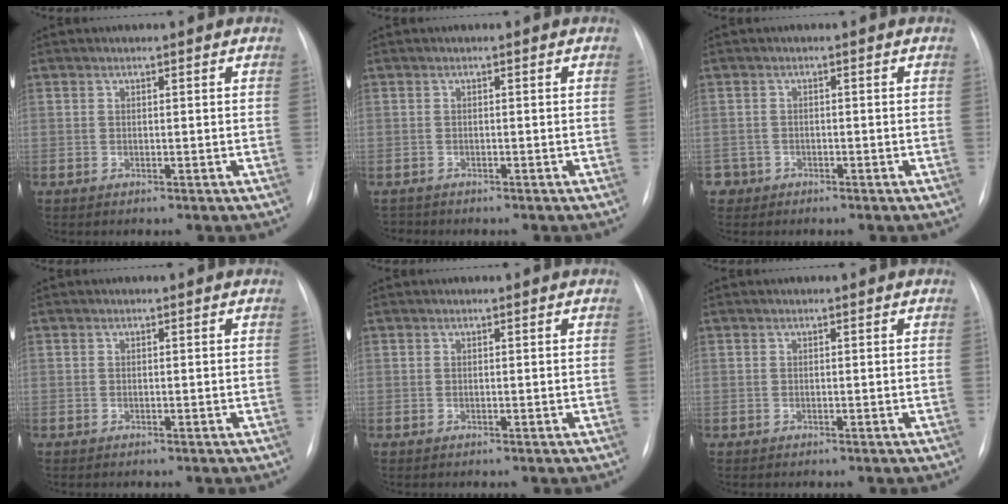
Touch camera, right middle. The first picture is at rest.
{"total": 1.1, "force": [-1.0, 0.3, -0.3], "torque": [0.004, -0.003, -0.016]}
{"total": 2.0, "force": [-1.2, 1.5, -0.4], "torque": [0.004, 0.009, -0.023]}
{"total": 0.0}
{"total": 0.0}
{"total": 0.0}